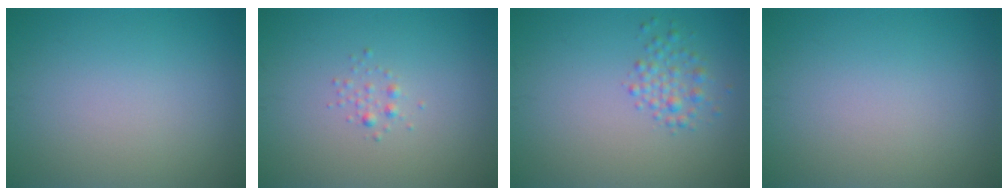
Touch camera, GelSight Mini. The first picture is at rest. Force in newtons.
{"total": 0.8, "press": 0.8, "slide": 0.0}
{"total": 1.9, "press": 1.9, "slide": 0.1}
{"total": 0.0}